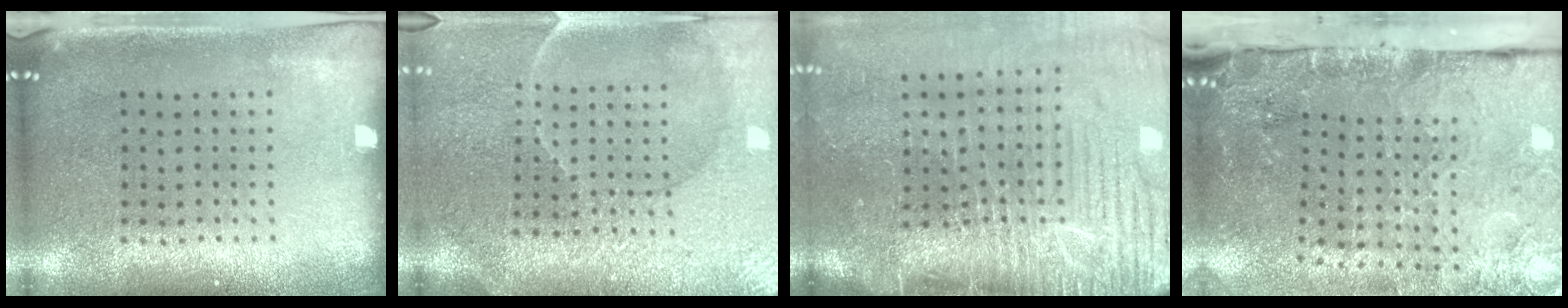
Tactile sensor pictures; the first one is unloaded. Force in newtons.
{"total": 3.7, "press": 3.5, "slide": 1.2}
{"total": 4.8, "press": 4.0, "slide": 2.7}
{"total": 4.3, "press": 3.6, "slide": 2.3}